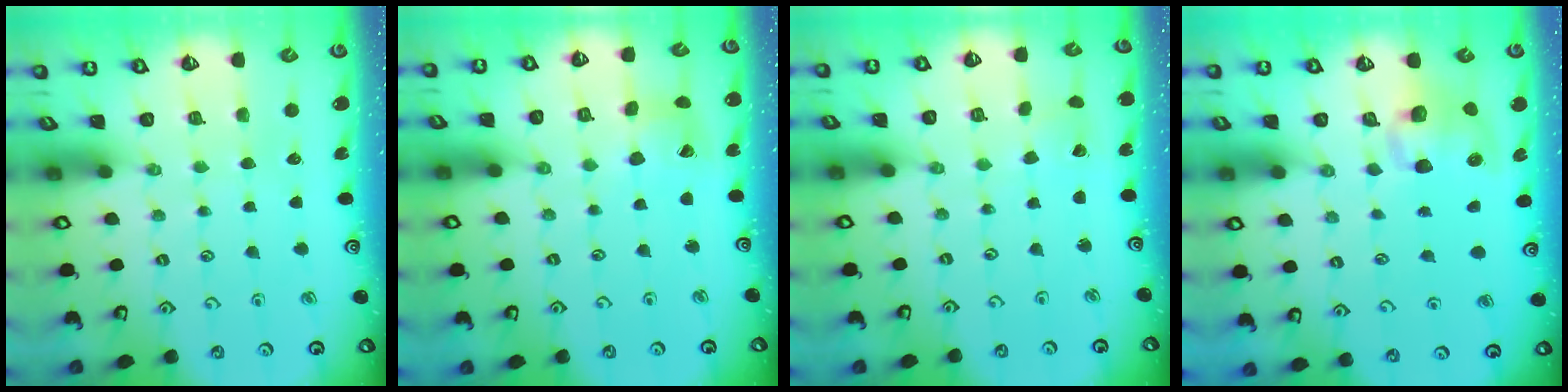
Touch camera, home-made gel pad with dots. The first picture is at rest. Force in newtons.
{"total": 9.5, "press": 9.4, "slide": 1.3}
{"total": 2.3, "press": 2.3, "slide": 0.0}
{"total": 9.9, "press": 9.8, "slide": 1.3}